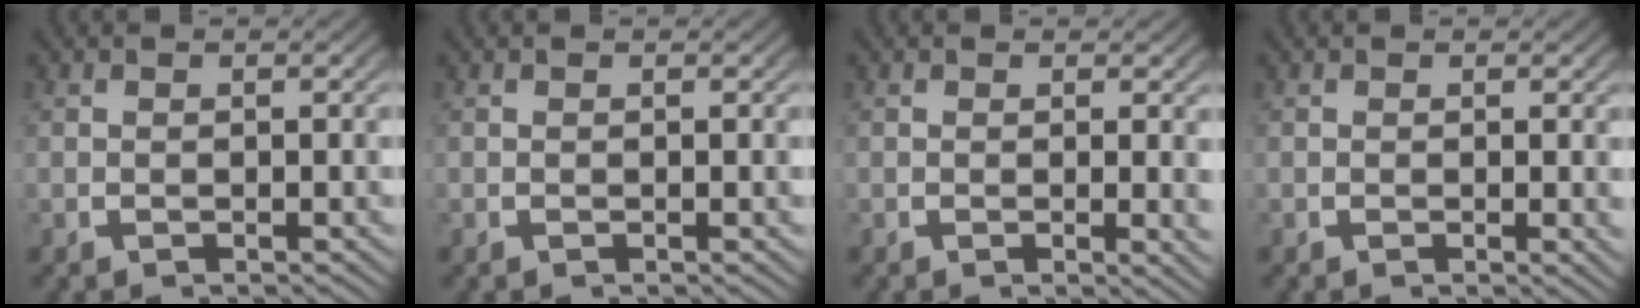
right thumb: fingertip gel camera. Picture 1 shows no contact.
{"total": 0.0}
{"total": 1.4, "force": [0.2, 0.2, 1.4], "torque": [-0.015, -0.006, 0.003]}
{"total": 0.7, "force": [0.1, 0.1, 0.7], "torque": [-0.009, -0.003, 0.003]}